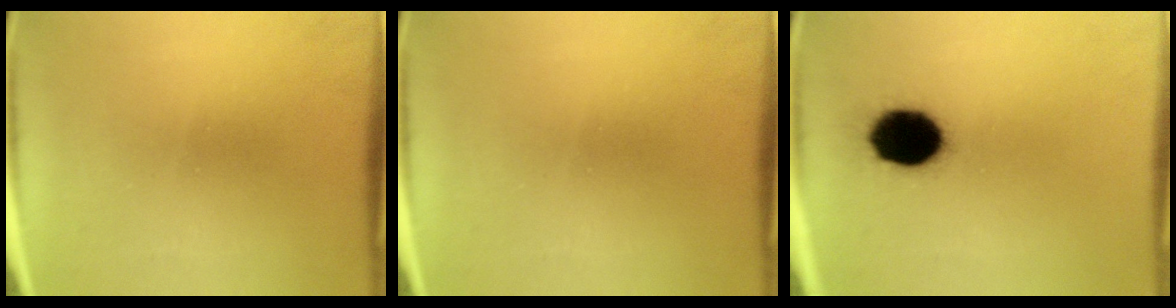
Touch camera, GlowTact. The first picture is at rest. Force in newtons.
{"total": 0.0}
{"total": 14.1}